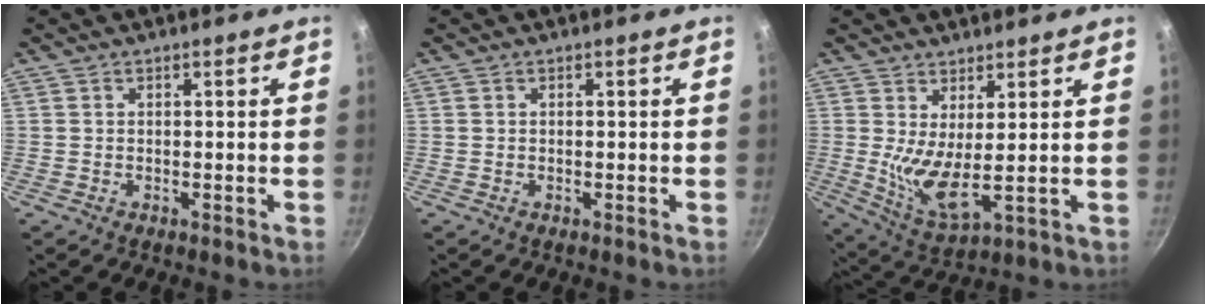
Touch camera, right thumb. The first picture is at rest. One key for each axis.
{"total": 0.0}
{"total": 8.1, "fx": 2.6, "fy": 2.2, "fz": 7.3, "tx": -0.141, "ty": -0.047, "tz": 0.049}